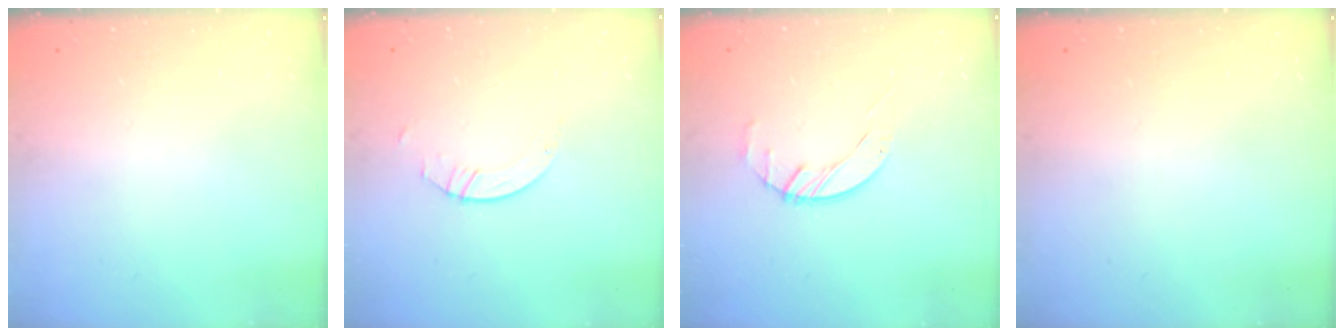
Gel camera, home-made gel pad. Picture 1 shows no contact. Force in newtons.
{"total": 2.1, "press": 2.1, "slide": 0.1}
{"total": 2.1, "press": 2.0, "slide": 0.3}
{"total": 0.0}